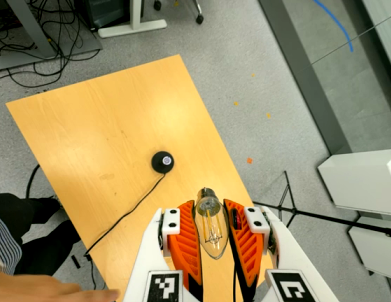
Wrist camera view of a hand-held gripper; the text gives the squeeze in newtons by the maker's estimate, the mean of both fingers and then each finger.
{"total": 22.3, "left": 25.0, "right": 19.6}